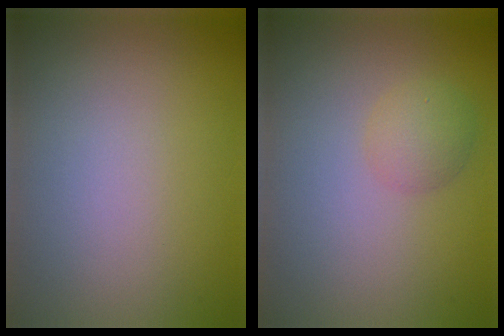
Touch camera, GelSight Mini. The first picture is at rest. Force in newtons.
{"total": 2.1, "press": 2.1, "slide": 0.1}